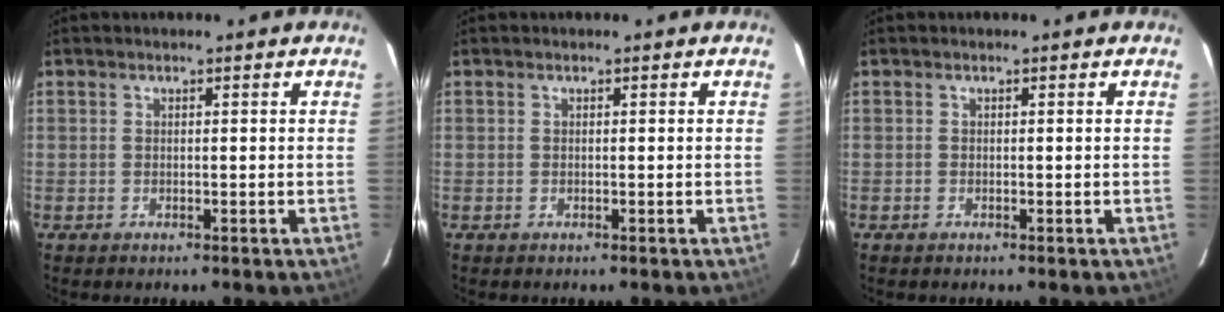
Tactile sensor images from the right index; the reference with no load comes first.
{"total": 0.0}
{"total": 0.0}